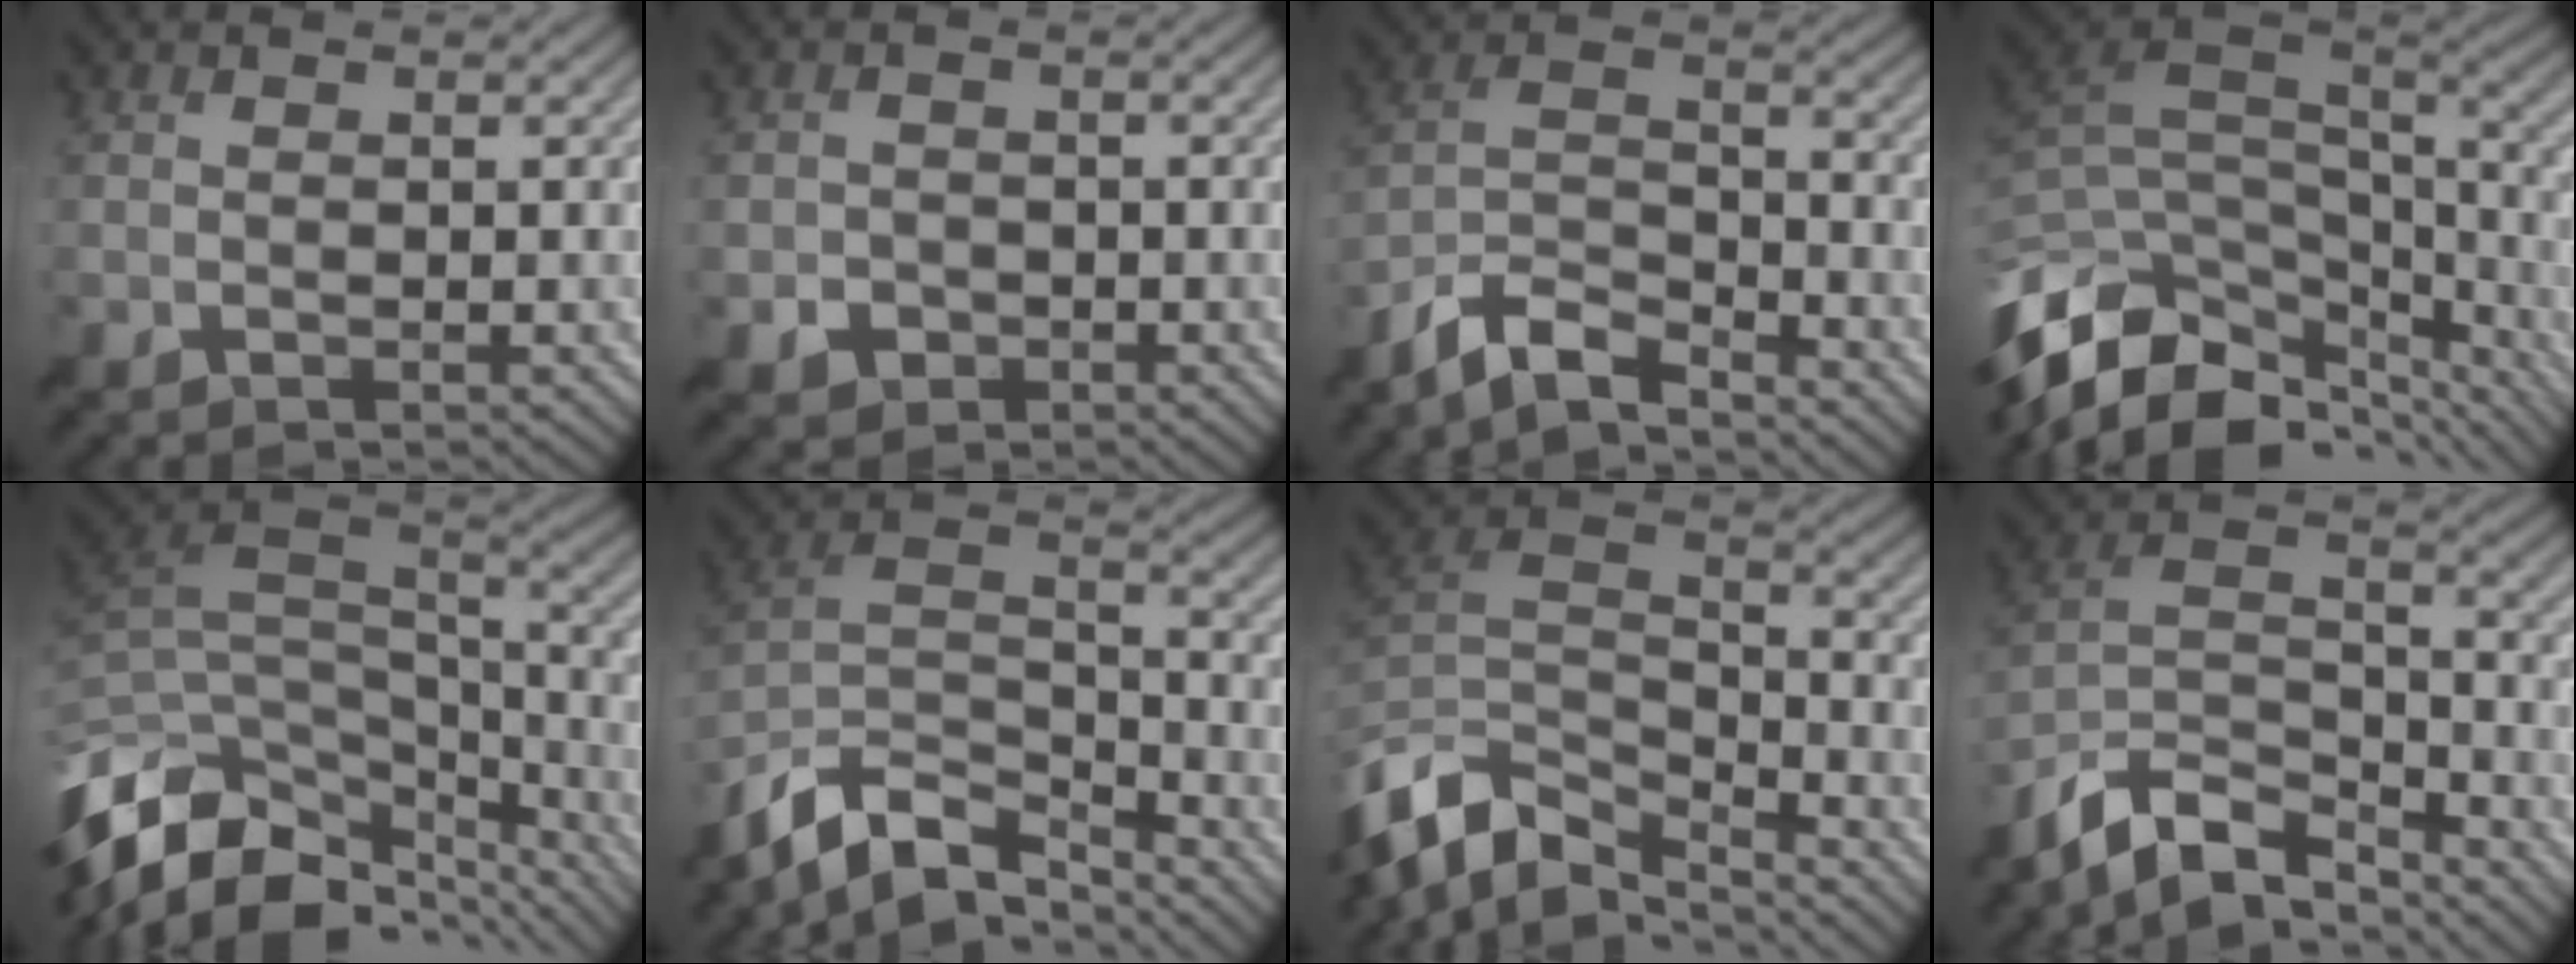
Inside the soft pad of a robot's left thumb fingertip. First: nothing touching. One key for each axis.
{"total": 2.4, "fx": -1.2, "fy": 2.0, "fz": 0.6, "tx": -0.003, "ty": -0.005, "tz": -0.024}
{"total": 7.9, "fx": -6.9, "fy": 1.8, "fz": 3.4, "tx": -0.069, "ty": -0.001, "tz": -0.145}
{"total": 14.8, "fx": -7.0, "fy": 8.5, "fz": 9.9, "tx": -0.261, "ty": -0.016, "tz": -0.109}
{"total": 14.8, "fx": -7.4, "fy": 8.4, "fz": 9.7, "tx": -0.258, "ty": -0.019, "tz": -0.112}
{"total": 11.7, "fx": -9.2, "fy": 4.6, "fz": 5.5, "tx": -0.122, "ty": 0.004, "tz": -0.177}
{"total": 12.8, "fx": -8.8, "fy": 6.2, "fz": 7.0, "tx": -0.188, "ty": -0.011, "tz": -0.153}
{"total": 10.8, "fx": -8.9, "fy": 3.7, "fz": 4.8, "tx": -0.099, "ty": 0.004, "tz": -0.179}